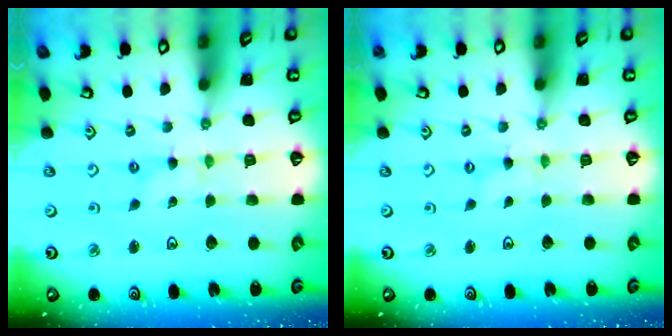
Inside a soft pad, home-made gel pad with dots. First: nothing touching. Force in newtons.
{"total": 0.0}